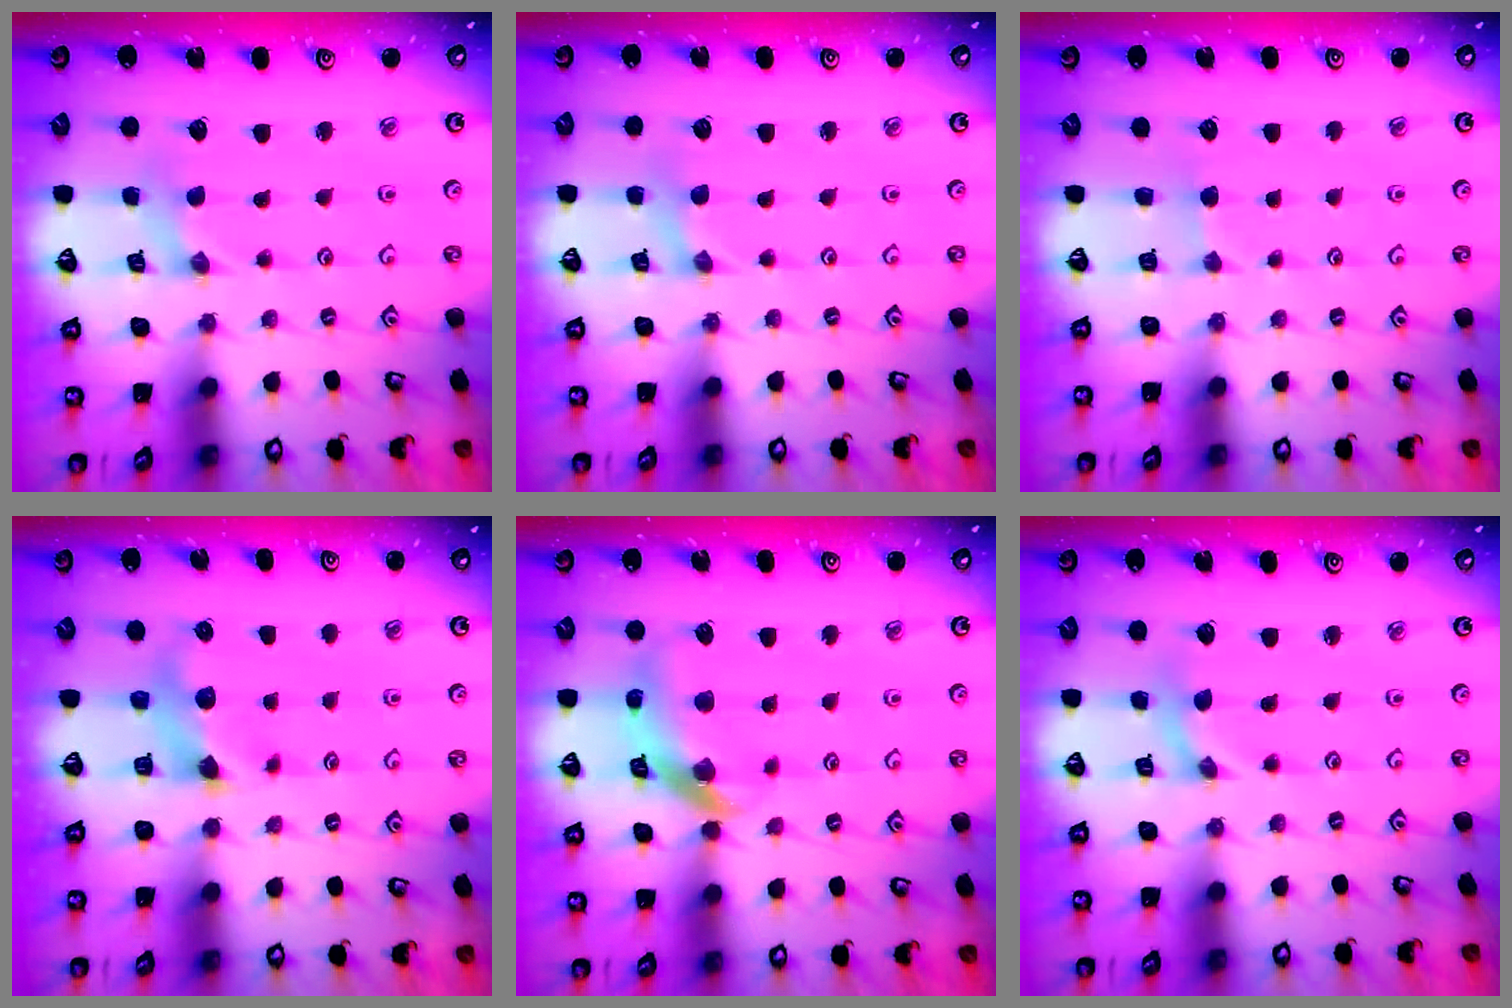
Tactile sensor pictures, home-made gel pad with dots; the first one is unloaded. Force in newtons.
{"total": 0.6, "press": 0.5, "slide": 0.1}
{"total": 2.7, "press": 2.6, "slide": 0.4}
{"total": 6.7, "press": 6.7, "slide": 0.3}
{"total": 12.5, "press": 12.4, "slide": 1.6}
{"total": 0.0}